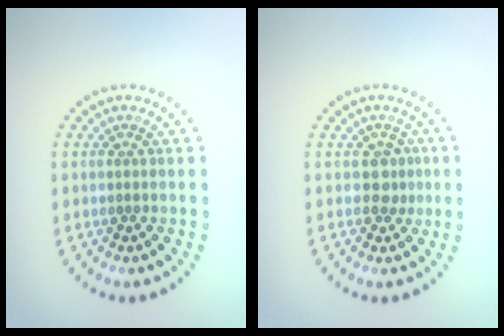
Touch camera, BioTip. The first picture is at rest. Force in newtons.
{"total": 1.5, "press": 1.3, "slide": 0.8}